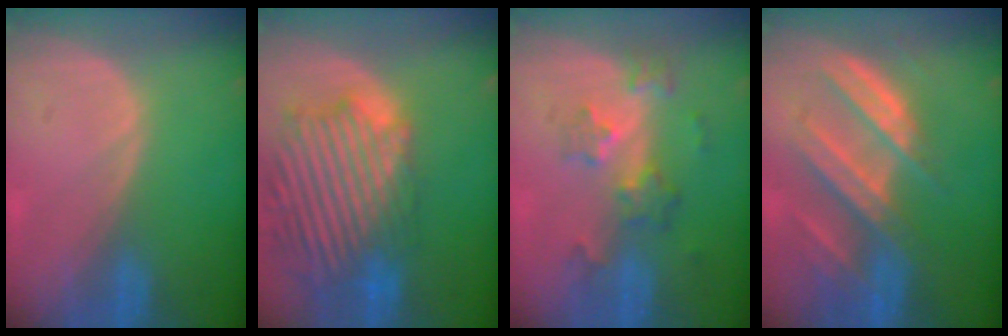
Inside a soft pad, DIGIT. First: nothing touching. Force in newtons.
{"total": 14.4, "press": 12.4, "slide": 7.4}
{"total": 6.1, "press": 5.3, "slide": 2.9}
{"total": 8.8, "press": 8.0, "slide": 3.6}